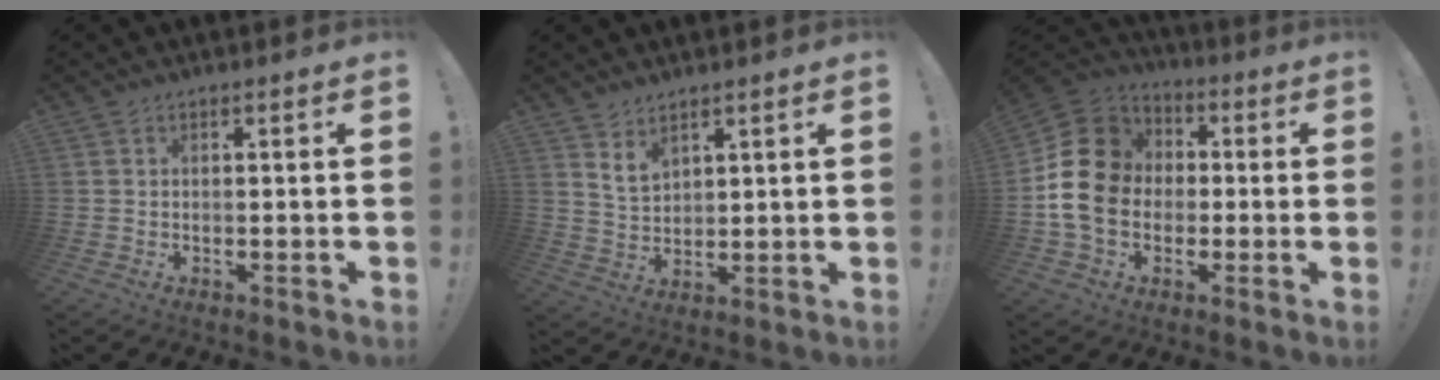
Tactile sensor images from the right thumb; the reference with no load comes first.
{"total": 6.0, "force": [4.7, 3.1, 2.1], "torque": [-0.028, -0.031, 0.085]}
{"total": 17.8, "force": [0.0, 14.8, 9.9], "torque": [-0.160, 0.018, 0.008]}